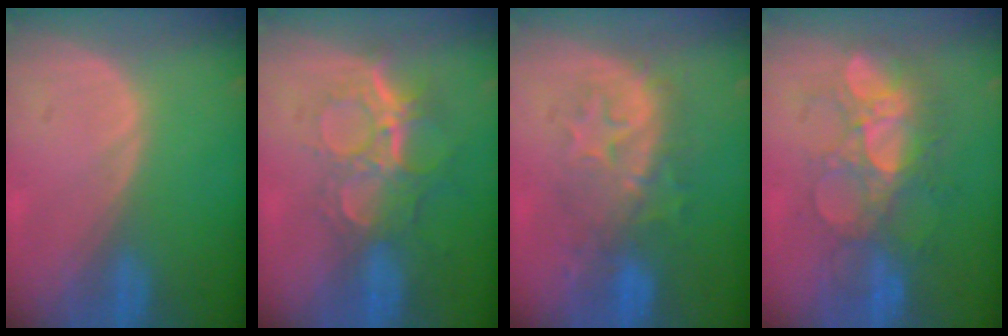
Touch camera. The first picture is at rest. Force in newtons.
{"total": 9.5, "press": 8.0, "slide": 5.1}
{"total": 8.3, "press": 8.2, "slide": 1.0}
{"total": 8.7, "press": 8.6, "slide": 1.5}